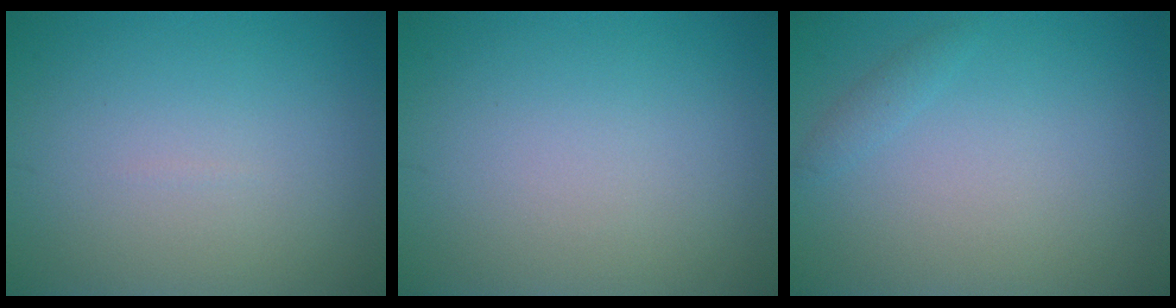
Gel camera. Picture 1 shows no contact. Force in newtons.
{"total": 0.0}
{"total": 0.8, "press": 0.8, "slide": 0.0}